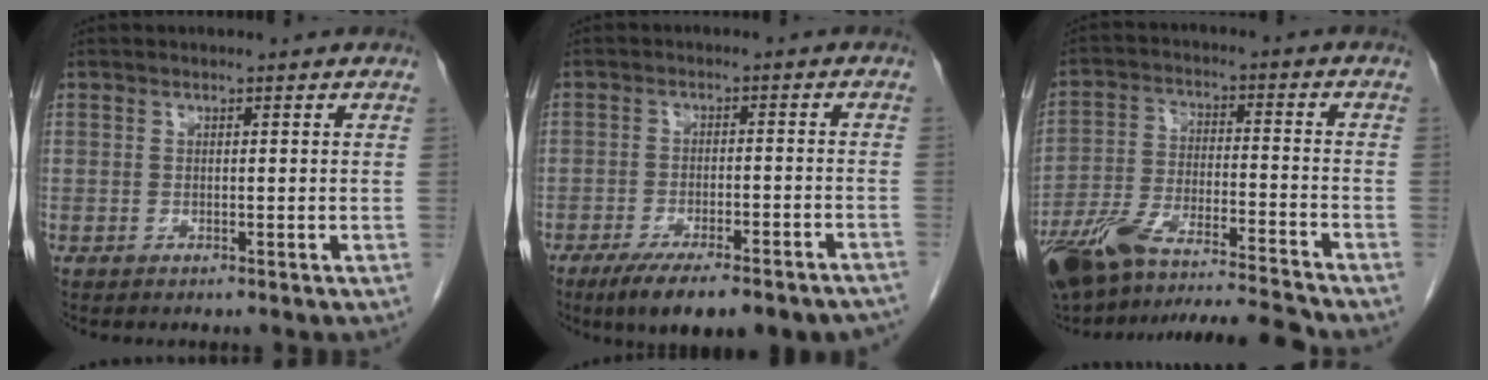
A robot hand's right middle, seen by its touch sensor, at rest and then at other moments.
{"total": 16.6, "force": [-13.4, 3.2, 9.2], "torque": [-0.097, -0.006, -0.185]}
{"total": 17.3, "force": [-15.4, -0.3, 7.8], "torque": [-0.160, -0.003, -0.261]}